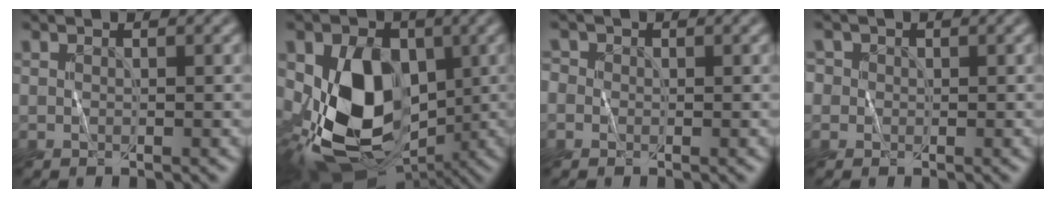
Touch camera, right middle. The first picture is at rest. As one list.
[{"total": 11.9, "force": [-1.0, 8.1, 8.7], "torque": [-0.168, -0.030, -0.017]}, {"total": 1.4, "force": [0.1, 1.3, 0.3], "torque": [0.005, 0.010, -0.014]}, {"total": 2.1, "force": [0.7, 1.9, 0.6], "torque": [-0.004, 0.013, -0.001]}]